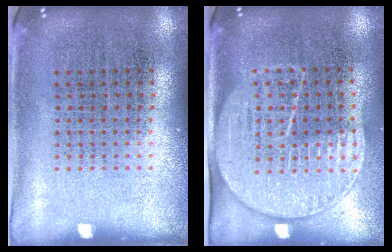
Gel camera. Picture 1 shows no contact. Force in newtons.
{"total": 1.8, "press": 1.5, "slide": 1.0}